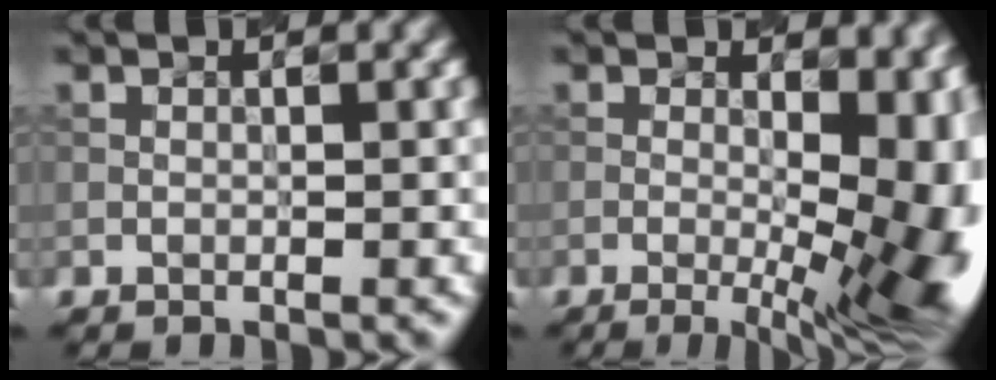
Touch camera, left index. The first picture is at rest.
{"total": 16.7, "force": [-1.5, 7.8, 14.7], "torque": [-0.136, 0.013, 0.007]}